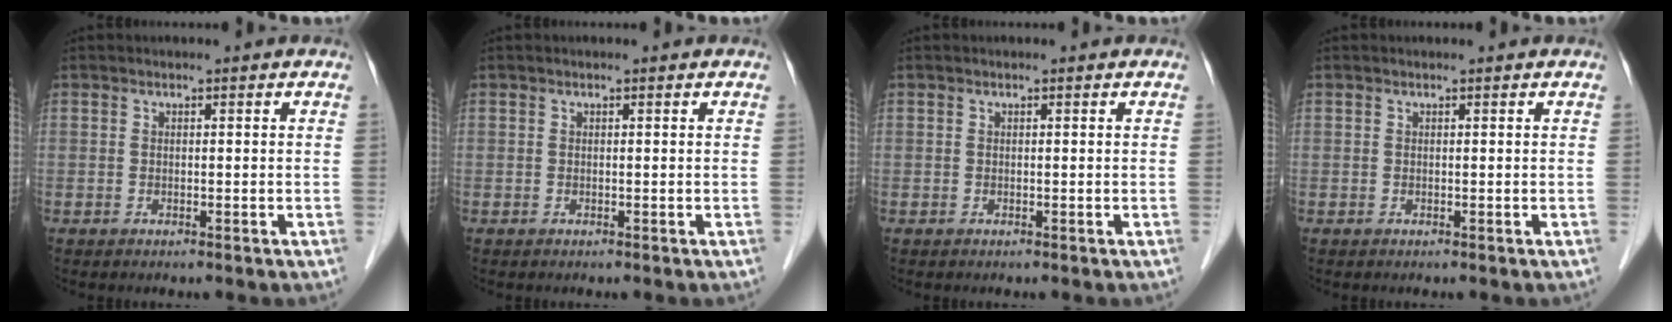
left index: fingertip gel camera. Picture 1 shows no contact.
{"total": 0.0}
{"total": 0.0}
{"total": 0.0}